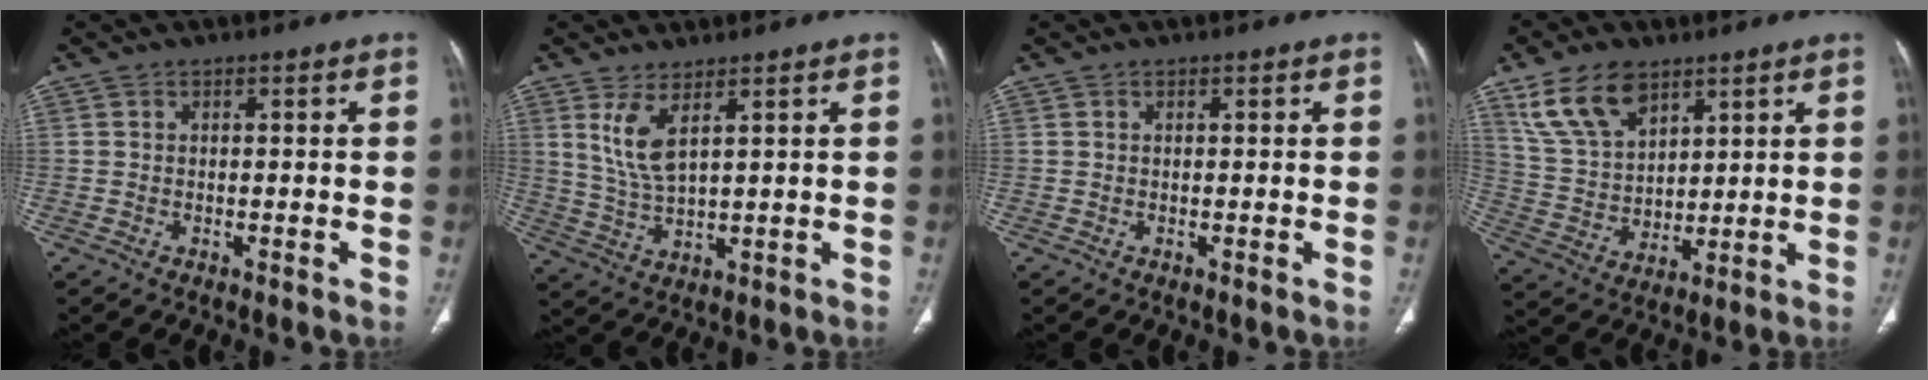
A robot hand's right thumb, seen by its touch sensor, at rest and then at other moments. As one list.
[{"total": 6.3, "force": [3.1, 1.9, 5.1], "torque": [-0.107, -0.024, 0.076]}, {"total": 0.0}, {"total": 12.7, "force": [7.6, 7.6, 6.7], "torque": [-0.107, -0.028, 0.158]}]